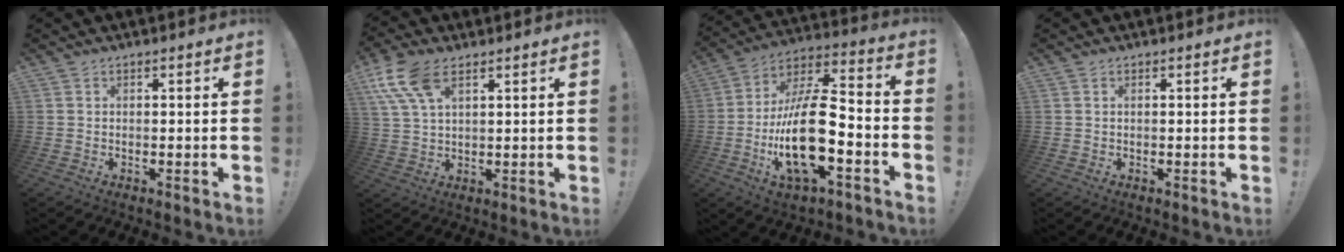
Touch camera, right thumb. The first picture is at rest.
{"total": 11.1, "force": [5.7, 5.4, 7.8], "torque": [-0.155, -0.017, 0.109]}
{"total": 22.3, "force": [-5.4, 8.7, 19.8], "torque": [-0.387, 0.024, -0.093]}
{"total": 0.6, "force": [0.3, -0.1, 0.5], "torque": [-0.013, 0.001, 0.006]}